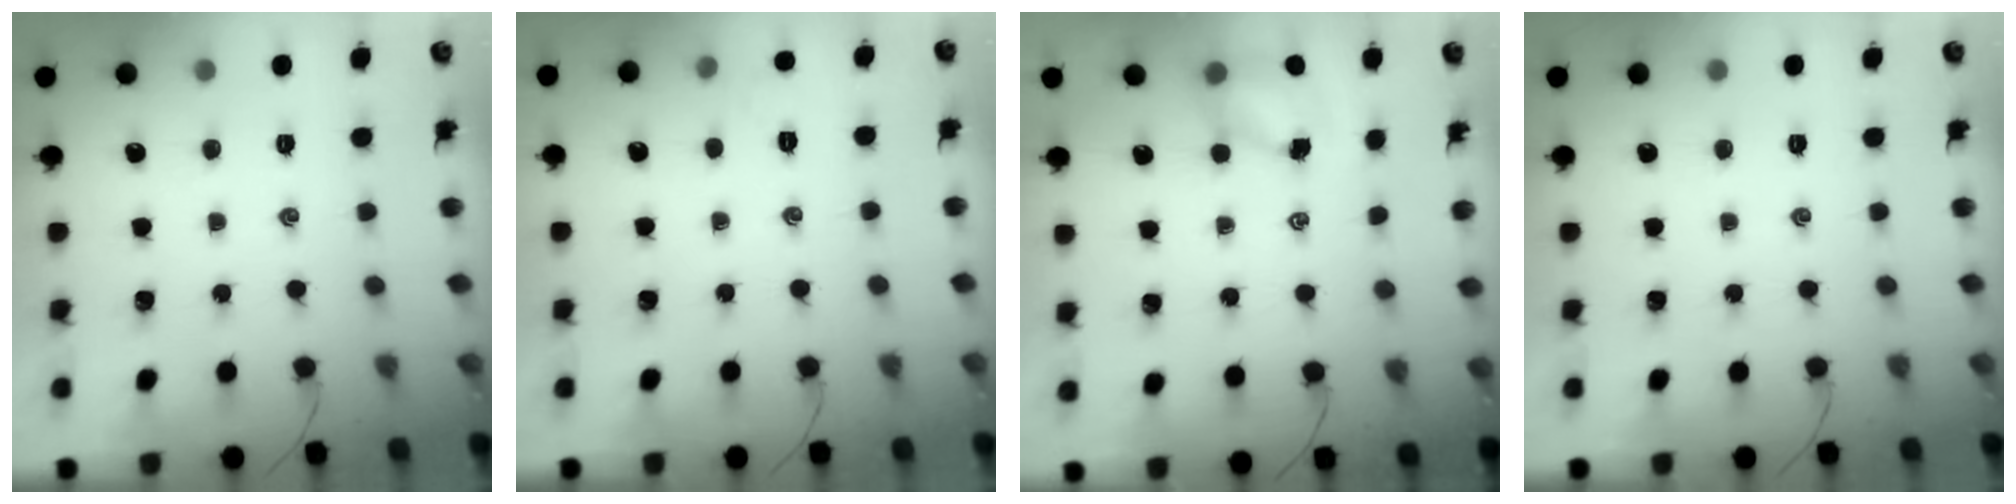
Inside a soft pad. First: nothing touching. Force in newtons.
{"total": 4.0, "press": 3.8, "slide": 1.2}
{"total": 5.0, "press": 5.0, "slide": 0.7}
{"total": 0.0}